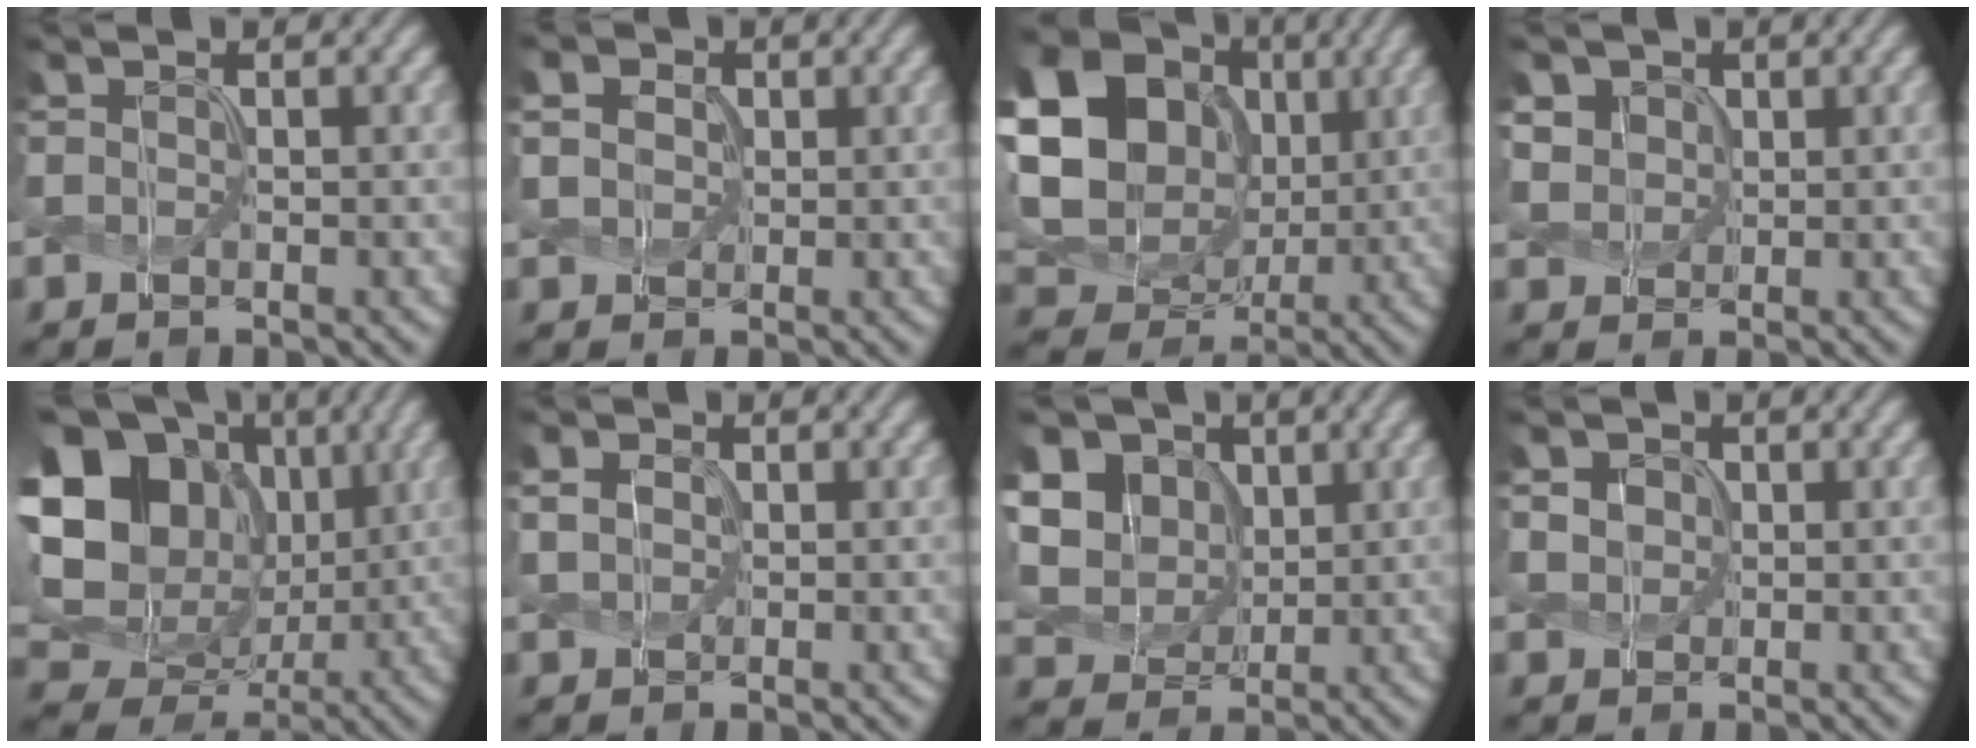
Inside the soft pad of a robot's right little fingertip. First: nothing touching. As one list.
[{"total": 6.5, "force": [3.0, 4.7, 3.4], "torque": [-0.076, 0.024, 0.024]}, {"total": 19.9, "force": [4.6, 16.7, 9.7], "torque": [-0.233, 0.029, 0.065]}, {"total": 4.8, "force": [2.4, 3.6, 1.9], "torque": [-0.068, 0.007, 0.045]}, {"total": 21.8, "force": [6.4, 17.7, 10.9], "torque": [-0.256, 0.039, 0.096]}, {"total": 1.9, "force": [0.8, 1.5, 0.8], "torque": [-0.029, 0.011, 0.007]}, {"total": 11.6, "force": [4.1, 9.1, 5.8], "torque": [-0.147, 0.026, 0.078]}, {"total": 3.3, "force": [1.6, 2.5, 1.5], "torque": [-0.041, 0.009, 0.021]}]